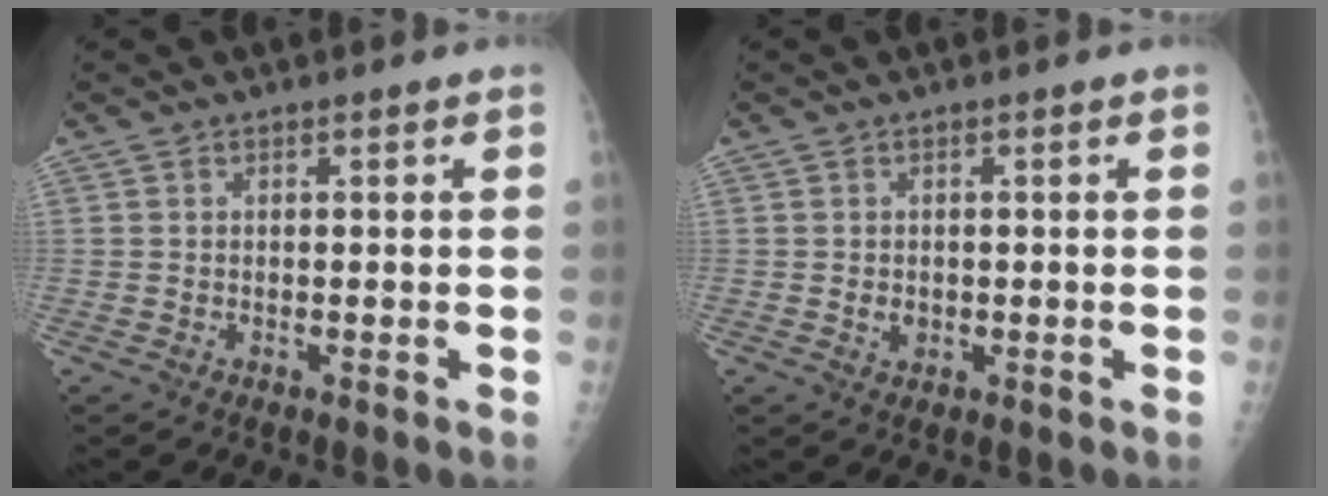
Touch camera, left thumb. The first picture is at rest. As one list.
[{"total": 1.8, "force": [-0.2, 1.5, 1.0], "torque": [-0.011, 0.001, 0.002]}]